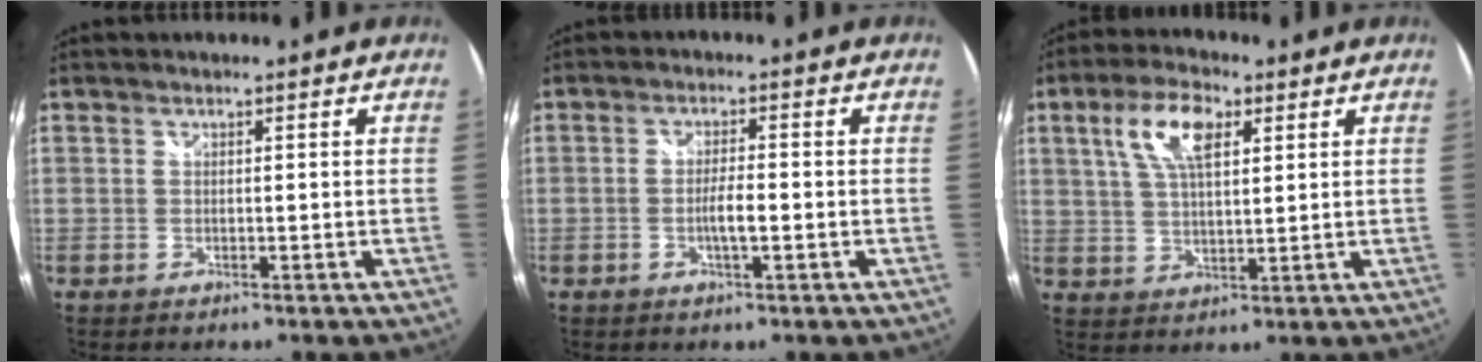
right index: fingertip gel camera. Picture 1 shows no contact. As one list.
[{"total": 3.2, "force": [-1.0, 0.4, 3.0], "torque": [-0.057, 0.002, -0.017]}, {"total": 9.1, "force": [3.8, 3.8, 7.3], "torque": [-0.142, 0.016, 0.071]}]